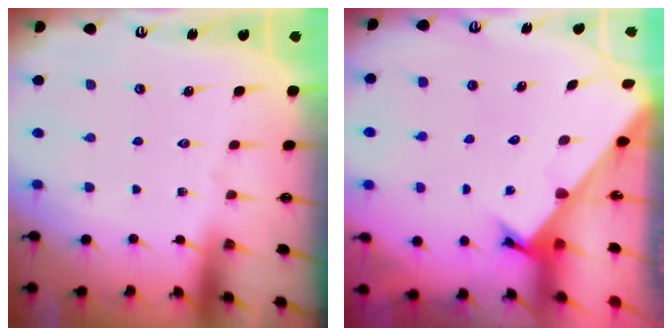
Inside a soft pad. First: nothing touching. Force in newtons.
{"total": 2.3, "press": 2.3, "slide": 0.2}